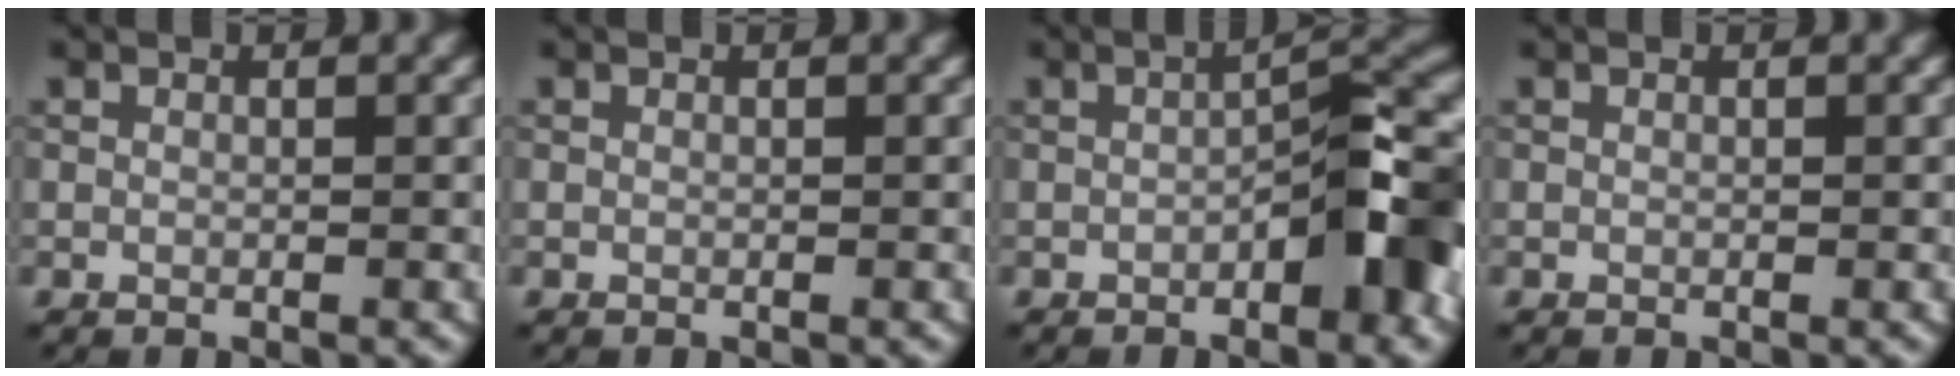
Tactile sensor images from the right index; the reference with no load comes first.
{"total": 0.0}
{"total": 7.6, "force": [-2.1, 2.4, 6.9], "torque": [-0.083, 0.019, -0.038]}
{"total": 0.0}